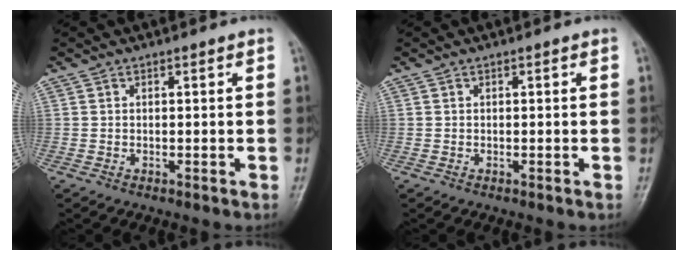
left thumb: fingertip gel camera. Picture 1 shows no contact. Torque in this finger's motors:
{"motor_torque": [0.00, 0.00, 0.00, -0.03, 0.00]}